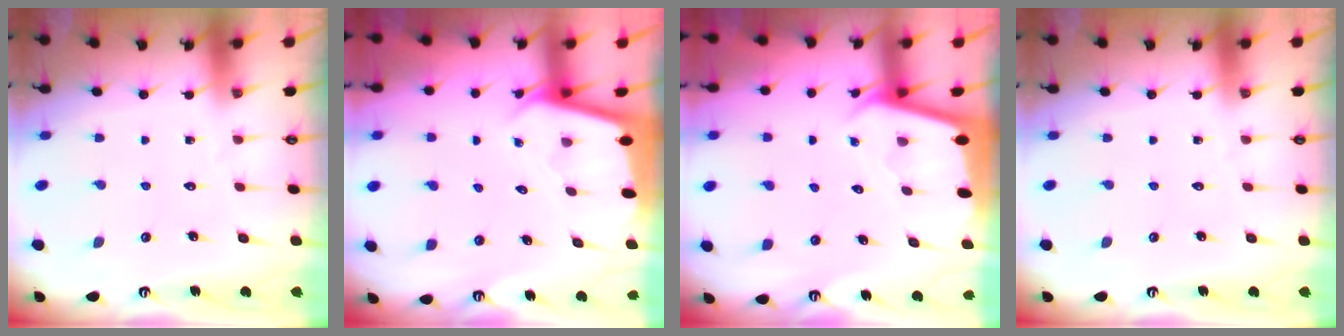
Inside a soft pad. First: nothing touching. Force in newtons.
{"total": 2.2, "press": 2.2, "slide": 0.1}
{"total": 2.0, "press": 2.0, "slide": 0.2}
{"total": 0.0}